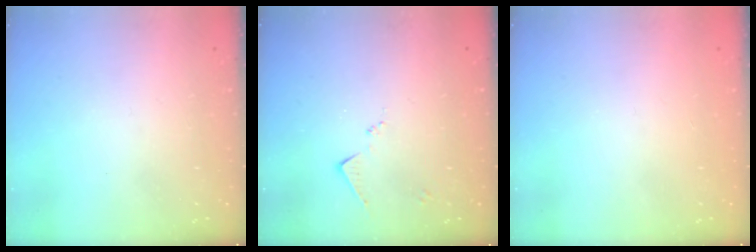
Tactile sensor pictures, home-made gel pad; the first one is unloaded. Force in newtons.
{"total": 6.5, "press": 6.5, "slide": 0.7}
{"total": 1.4, "press": 1.2, "slide": 0.8}